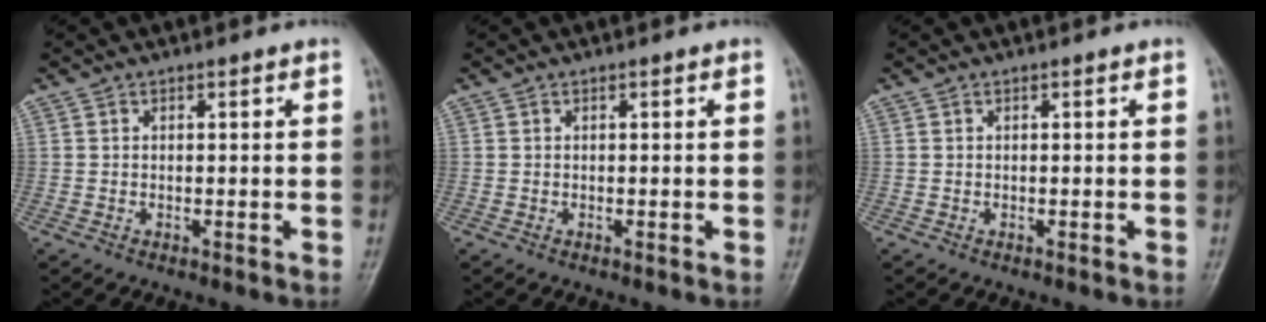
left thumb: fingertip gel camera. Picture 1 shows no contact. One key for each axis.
{"total": 0.0}
{"total": 0.0}